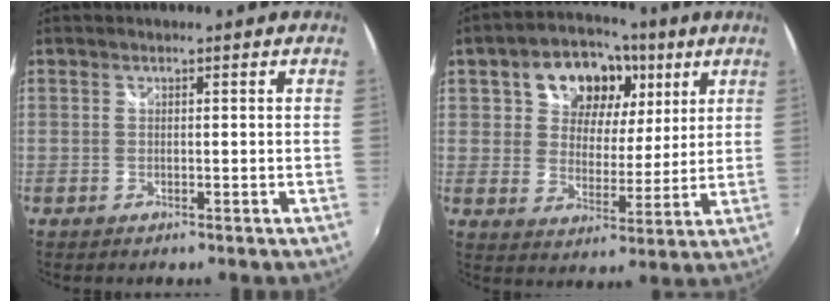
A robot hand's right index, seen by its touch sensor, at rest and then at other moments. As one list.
[{"total": 14.6, "force": [6.3, 10.5, 8.0], "torque": [-0.157, 0.033, 0.102]}]